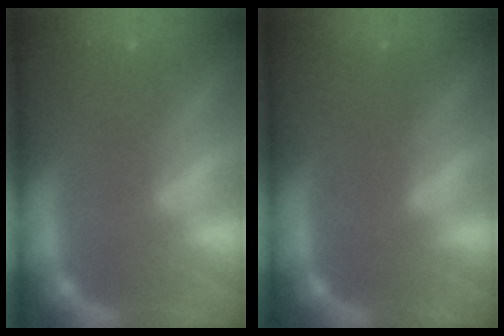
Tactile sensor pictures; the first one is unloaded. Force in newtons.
{"total": 0.0}